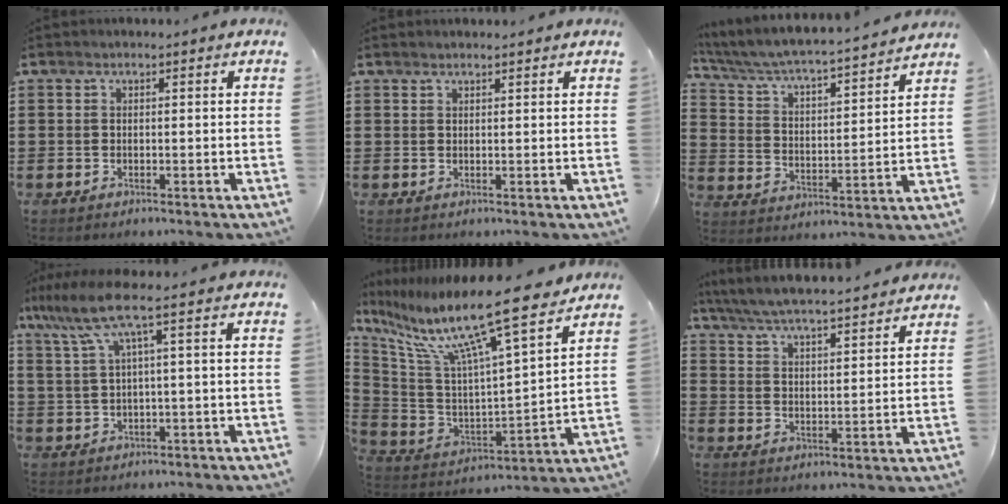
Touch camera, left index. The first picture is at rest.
{"total": 0.8, "force": [0.8, 0.1, 0.0], "torque": [-0.003, 0.000, 0.015]}
{"total": 4.2, "force": [3.9, 0.1, 1.6], "torque": [-0.053, -0.038, 0.056]}
{"total": 7.1, "force": [2.1, 0.8, 6.8], "torque": [-0.159, -0.013, 0.027]}
{"total": 13.3, "force": [9.9, 0.0, 8.9], "torque": [-0.196, -0.074, 0.158]}
{"total": 5.7, "force": [5.5, -0.2, 1.5], "torque": [-0.054, -0.038, 0.093]}